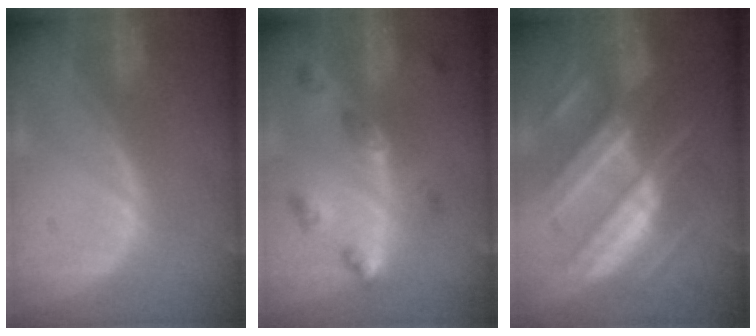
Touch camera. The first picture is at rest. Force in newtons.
{"total": 6.5, "press": 5.8, "slide": 2.8}
{"total": 10.7, "press": 10.7, "slide": 1.0}